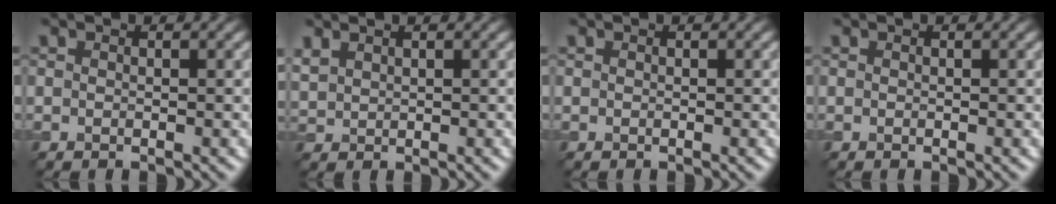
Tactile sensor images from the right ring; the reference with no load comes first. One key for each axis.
{"total": 1.3, "fx": 1.1, "fy": 0.6, "fz": 0.4, "tx": -0.014, "ty": 0.003, "tz": 0.030}
{"total": 0.0}
{"total": 0.0}